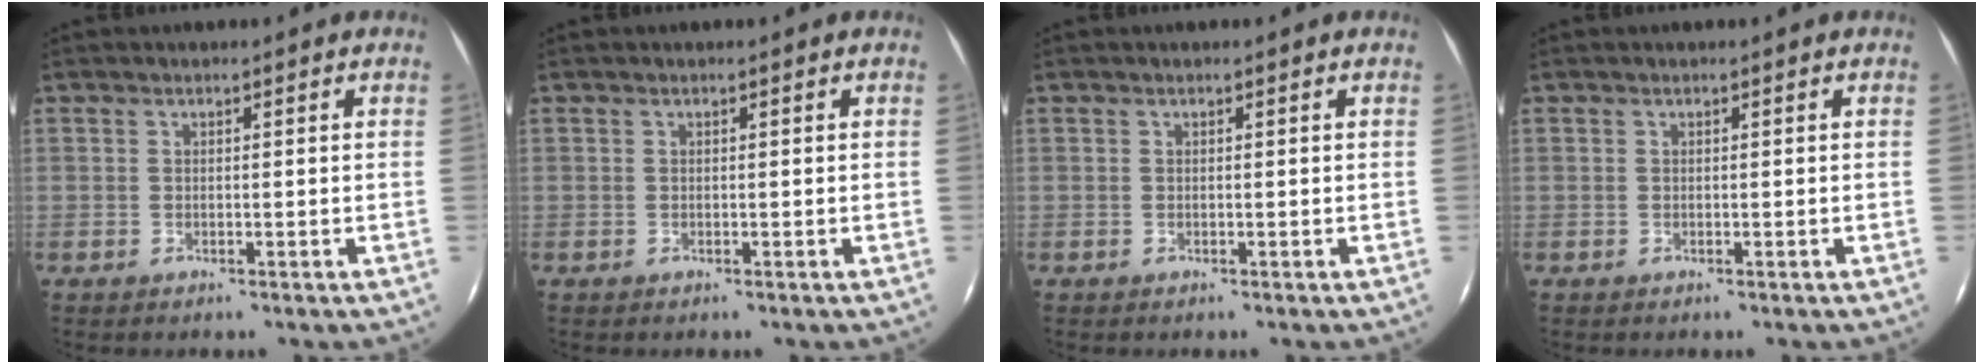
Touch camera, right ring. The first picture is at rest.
{"total": 0.0}
{"total": 0.0}
{"total": 0.0}